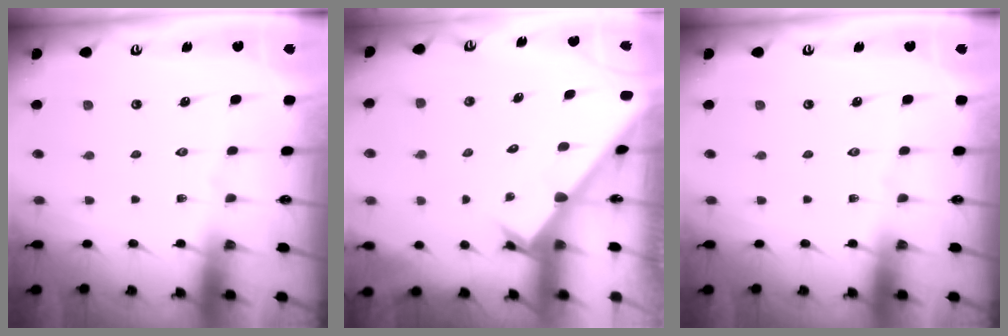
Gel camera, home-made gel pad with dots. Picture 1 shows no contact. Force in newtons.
{"total": 2.6, "press": 2.6, "slide": 0.3}
{"total": 0.0}